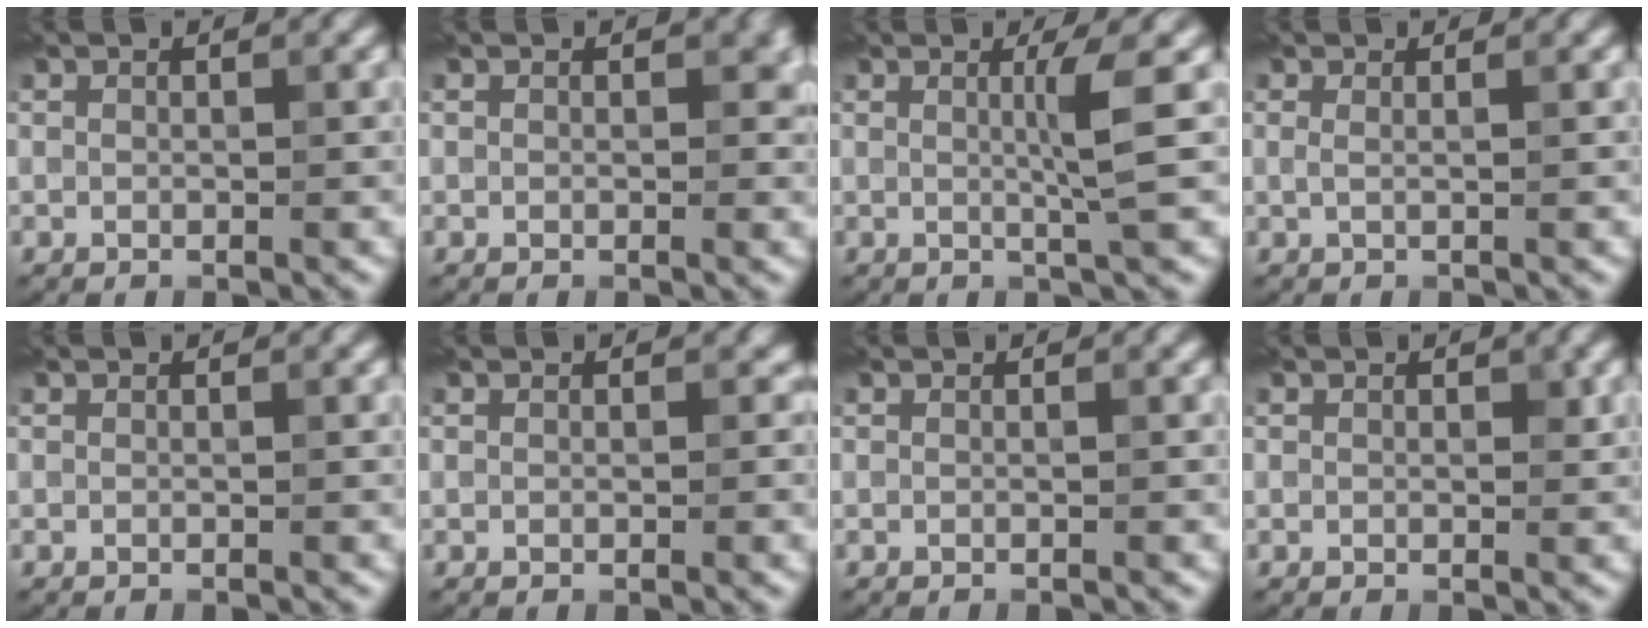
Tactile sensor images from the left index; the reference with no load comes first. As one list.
[{"total": 1.3, "force": [0.2, 1.0, 0.8], "torque": [-0.007, -0.003, -0.003]}, {"total": 3.1, "force": [0.3, 0.2, 3.1], "torque": [-0.056, -0.001, 0.002]}, {"total": 1.1, "force": [0.3, 0.5, 1.0], "torque": [-0.014, -0.006, -0.004]}, {"total": 0.8, "force": [-0.6, 0.2, 0.5], "torque": [0.002, -0.003, -0.016]}, {"total": 0.7, "force": [0.0, 0.6, 0.4], "torque": [-0.002, -0.003, -0.001]}, {"total": 0.9, "force": [-0.7, 0.2, 0.5], "torque": [0.002, -0.003, -0.018]}, {"total": 0.7, "force": [0.2, 0.5, 0.4], "torque": [-0.001, -0.004, 0.001]}]